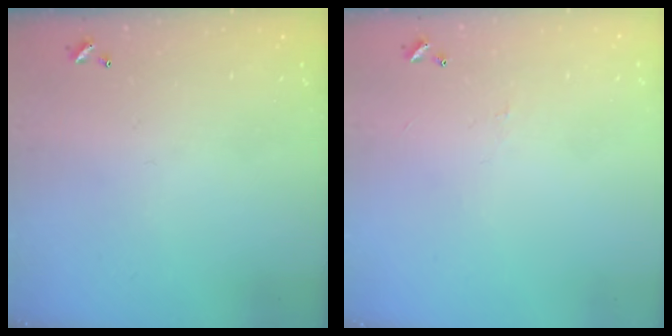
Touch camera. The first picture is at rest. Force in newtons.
{"total": 0.8, "press": 0.7, "slide": 0.5}